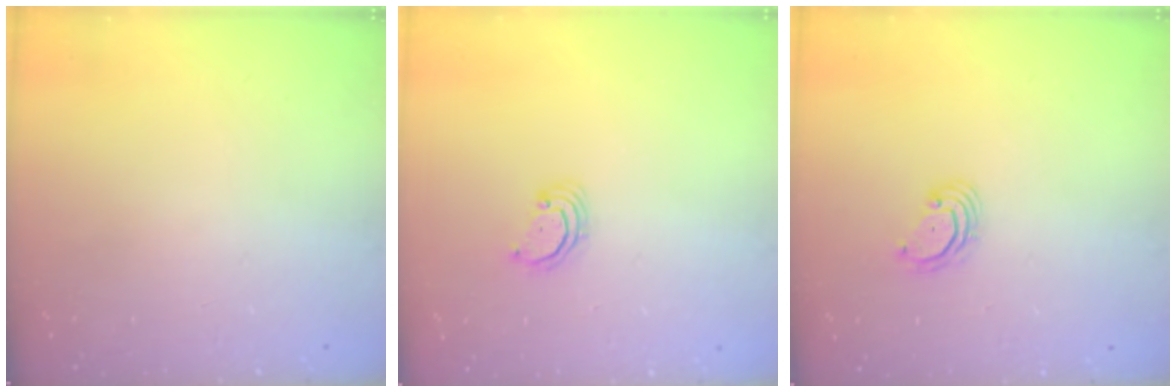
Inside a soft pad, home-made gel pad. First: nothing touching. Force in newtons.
{"total": 2.3, "press": 2.3, "slide": 0.2}
{"total": 3.0, "press": 3.0, "slide": 0.2}